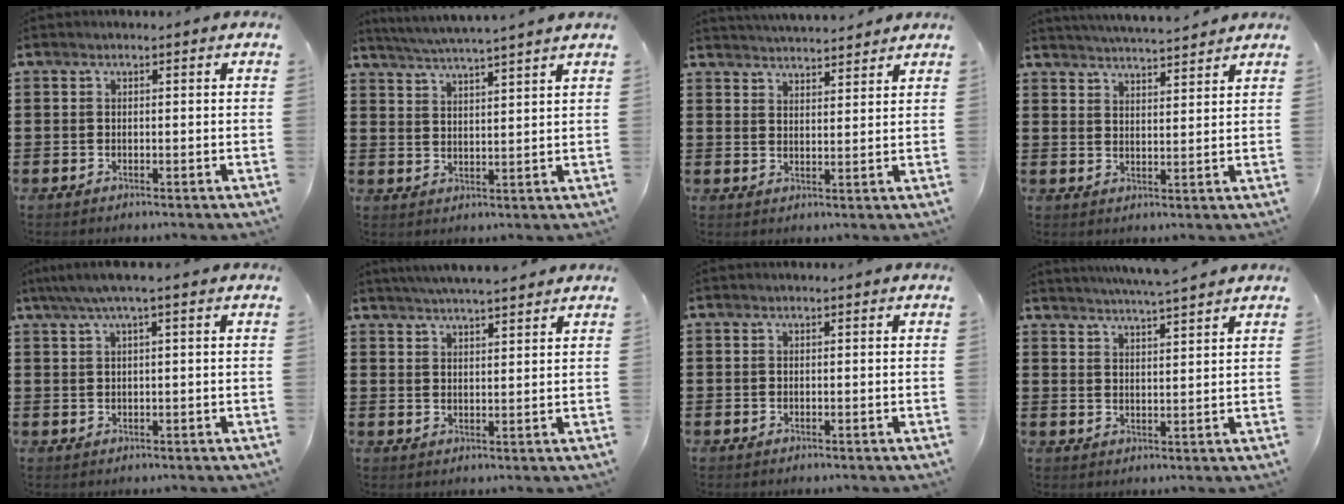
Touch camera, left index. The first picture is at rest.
{"total": 4.2, "force": [3.9, -1.0, 1.0], "torque": [-0.033, -0.020, 0.068]}
{"total": 3.3, "force": [3.3, -0.1, 0.0], "torque": [-0.010, -0.012, 0.061]}
{"total": 3.8, "force": [3.7, -0.3, 0.4], "torque": [-0.020, -0.017, 0.066]}
{"total": 2.2, "force": [0.8, 0.0, 2.1], "torque": [-0.040, -0.001, 0.013]}
{"total": 3.8, "force": [3.6, -0.1, 1.1], "torque": [-0.032, -0.008, 0.065]}
{"total": 0.0}
{"total": 4.0, "force": [3.8, -0.5, 1.1], "torque": [-0.035, -0.017, 0.067]}